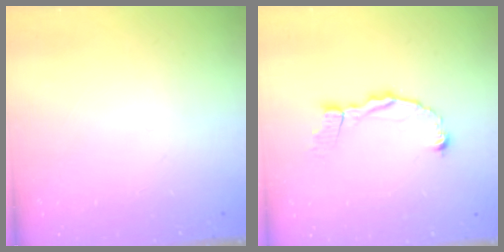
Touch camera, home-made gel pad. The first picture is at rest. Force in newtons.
{"total": 7.1, "press": 7.1, "slide": 0.7}